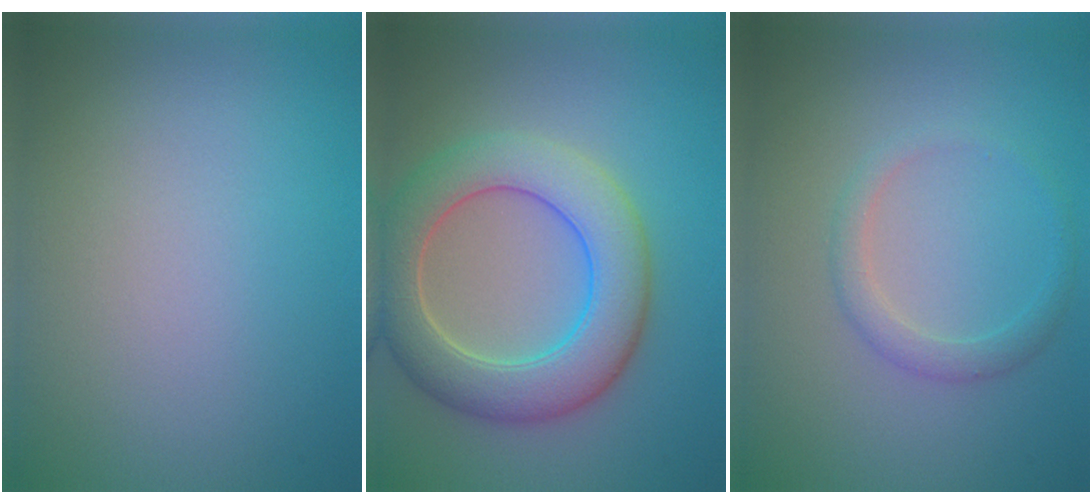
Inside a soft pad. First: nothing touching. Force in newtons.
{"total": 7.3, "press": 7.3, "slide": 0.7}
{"total": 1.8, "press": 1.8, "slide": 0.2}